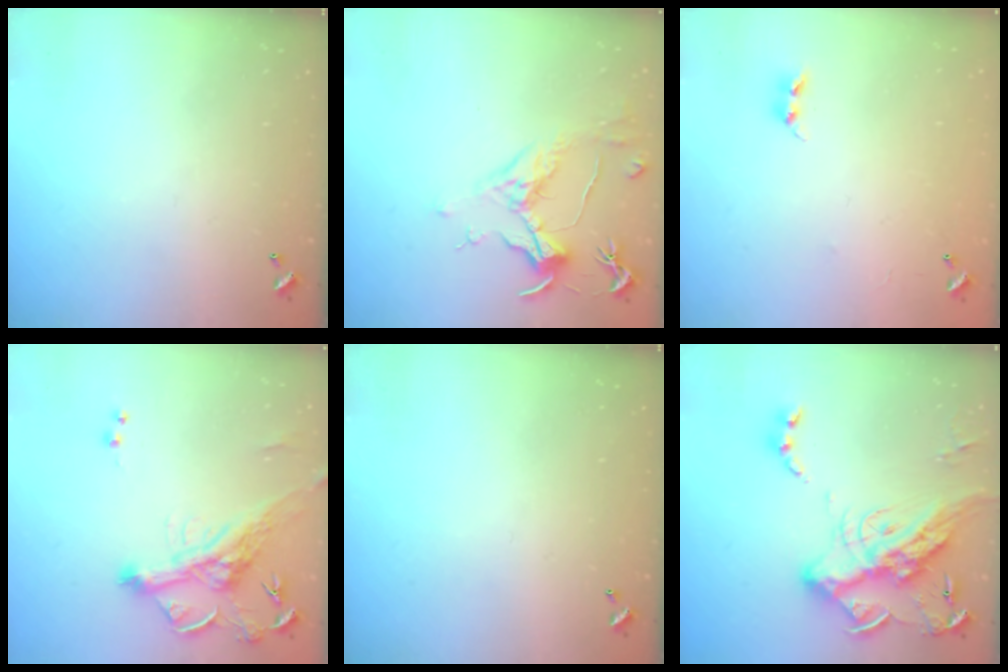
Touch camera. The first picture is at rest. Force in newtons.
{"total": 1.6, "press": 1.4, "slide": 0.9}
{"total": 6.7, "press": 6.6, "slide": 0.7}
{"total": 6.5, "press": 6.3, "slide": 1.6}
{"total": 0.0}
{"total": 27.0, "press": 26.9, "slide": 2.5}